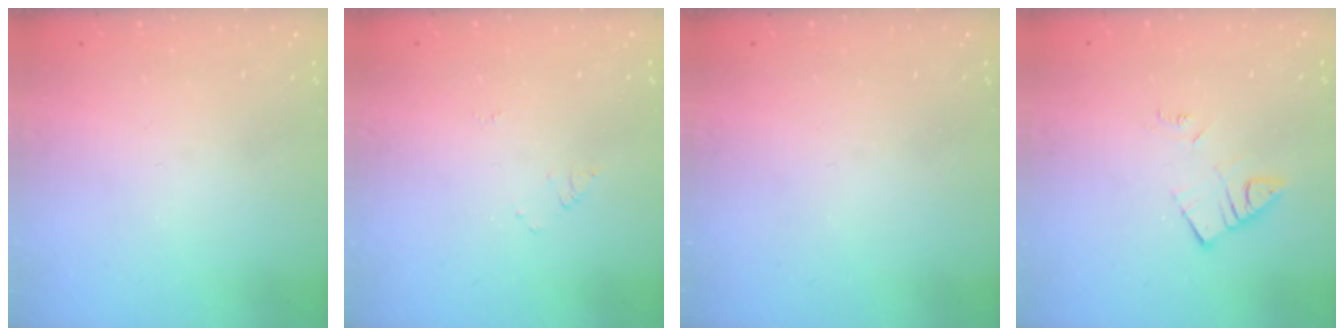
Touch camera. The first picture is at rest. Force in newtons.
{"total": 4.7, "press": 4.7, "slide": 0.6}
{"total": 0.0}
{"total": 4.4, "press": 4.4, "slide": 0.2}